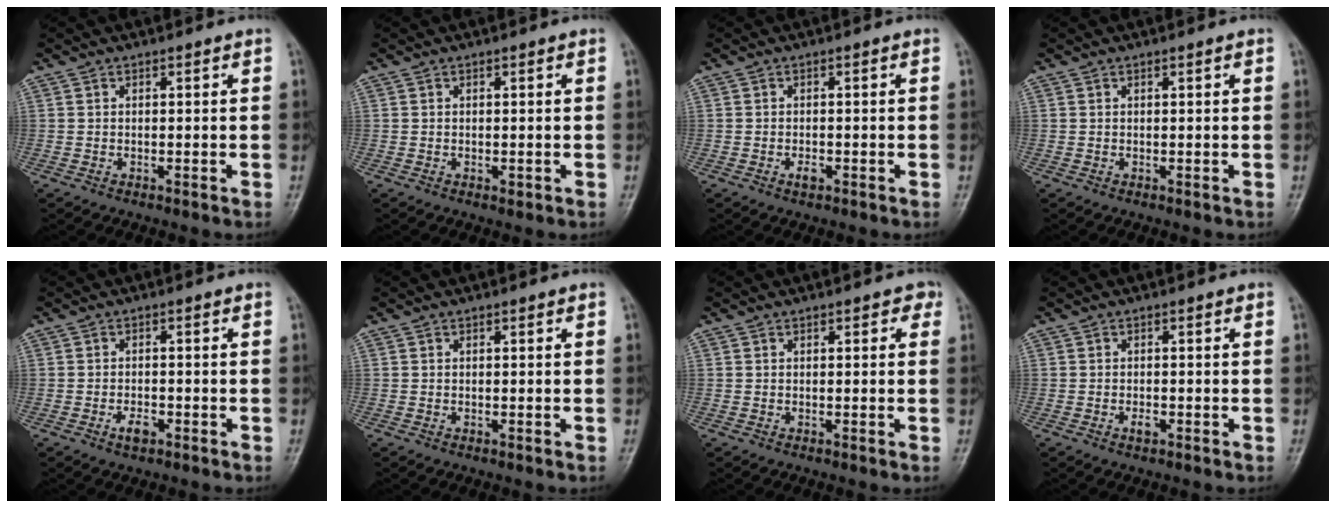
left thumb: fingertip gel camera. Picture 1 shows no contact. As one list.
[{"total": 0.8, "force": [0.1, 0.5, 0.7], "torque": [-0.010, -0.003, 0.004]}, {"total": 1.4, "force": [-0.6, 0.8, 1.0], "torque": [-0.015, 0.000, -0.011]}, {"total": 0.6, "force": [0.2, 0.0, 0.5], "torque": [-0.008, 0.001, 0.004]}, {"total": 2.5, "force": [-1.3, 1.3, 1.7], "torque": [-0.030, 0.004, -0.022]}, {"total": 0.0}, {"total": 1.9, "force": [0.9, 1.1, 1.3], "torque": [-0.002, 0.001, 0.008]}, {"total": 1.3, "force": [-0.6, 0.7, 1.0], "torque": [-0.015, 0.001, -0.010]}]